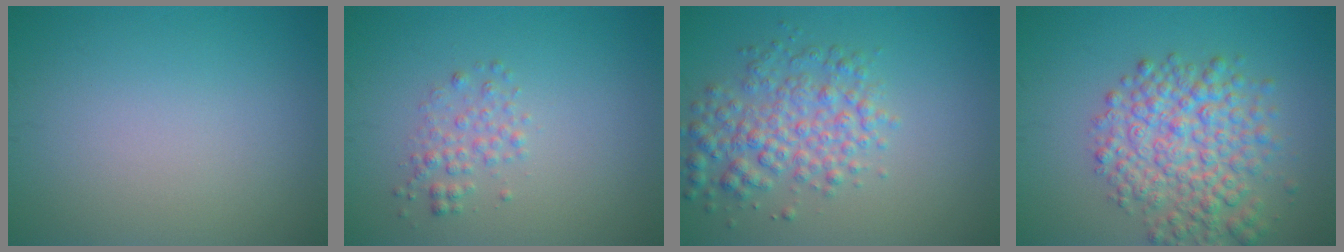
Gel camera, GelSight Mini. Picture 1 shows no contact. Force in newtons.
{"total": 1.7, "press": 1.7, "slide": 0.0}
{"total": 4.5, "press": 4.5, "slide": 0.1}
{"total": 6.5, "press": 6.5, "slide": 0.2}